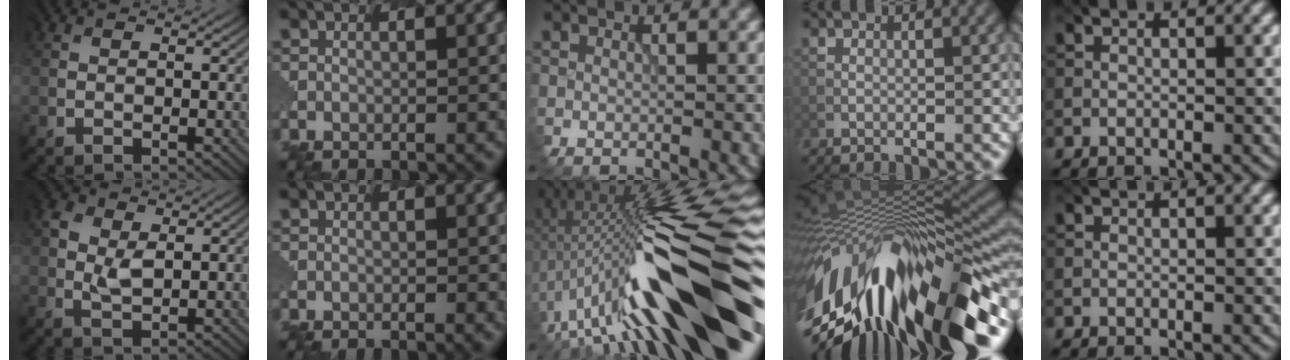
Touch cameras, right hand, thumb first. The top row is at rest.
{"thumb": {"total": 3.6, "force": [1.0, 2.8, 2.1], "torque": [-0.055, 0.000, 0.021]}, "index": {"total": 0.6, "force": [-0.3, 0.1, 0.5], "torque": [-0.010, -0.004, -0.005]}, "middle": {"total": 16.6, "force": [-3.6, 3.3, 15.8], "torque": [-0.235, 0.037, -0.065]}, "ring": {"total": 16.5, "force": [-5.0, 6.0, 14.6], "torque": [-0.257, 0.005, -0.080]}}